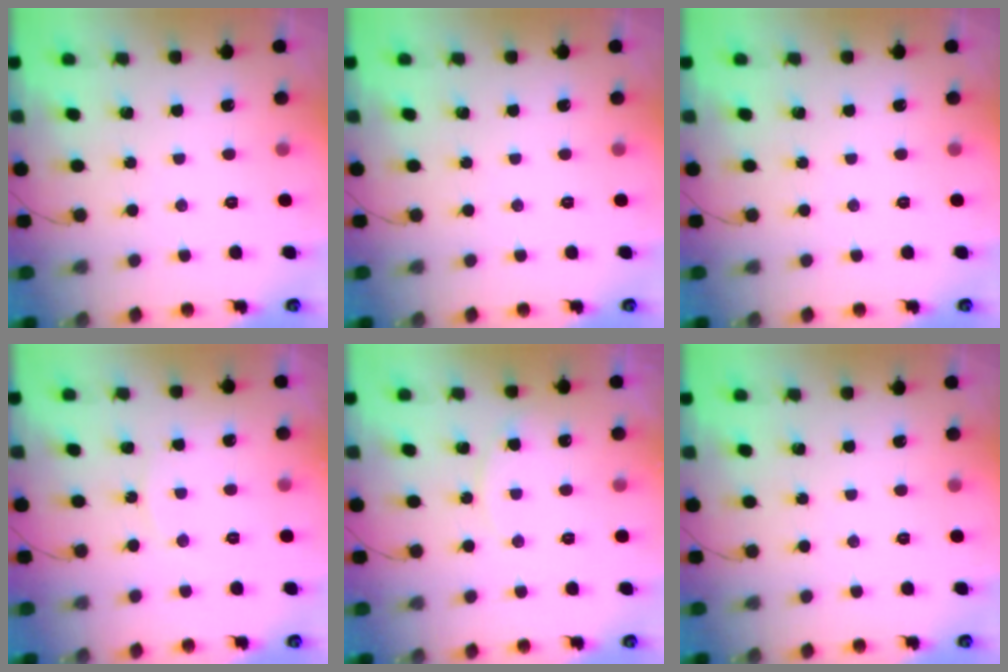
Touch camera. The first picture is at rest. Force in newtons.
{"total": 0.0}
{"total": 0.0}
{"total": 4.6, "press": 4.6, "slide": 0.5}
{"total": 5.7, "press": 5.6, "slide": 0.6}
{"total": 0.0}